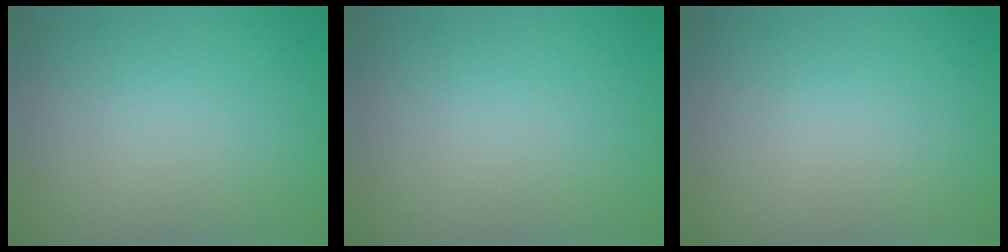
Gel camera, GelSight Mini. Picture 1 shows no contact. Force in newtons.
{"total": 0.0}
{"total": 0.0}